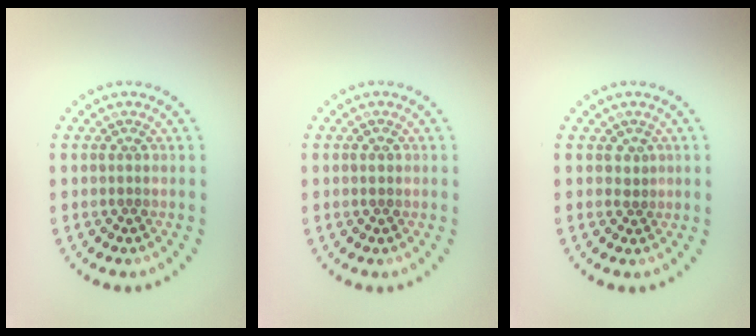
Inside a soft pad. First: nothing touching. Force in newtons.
{"total": 0.7, "press": 0.7, "slide": 0.2}
{"total": 0.7, "press": 0.3, "slide": 0.6}